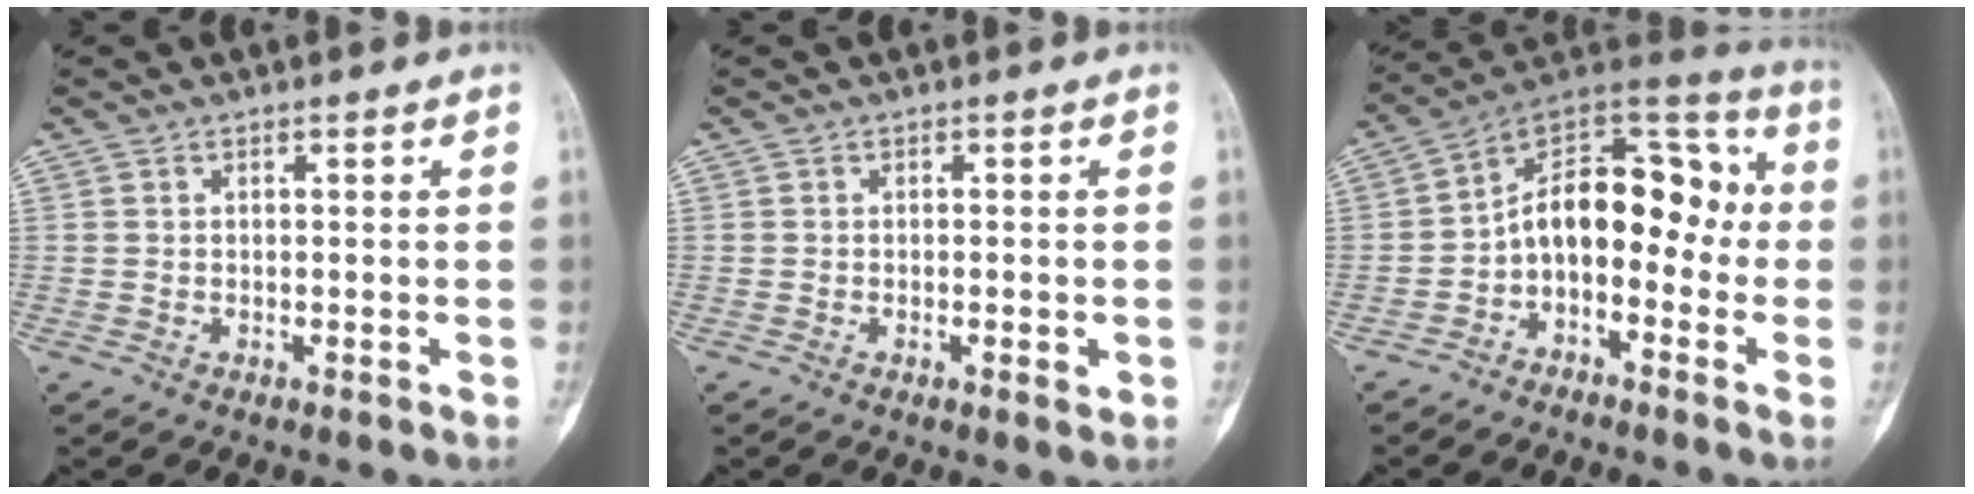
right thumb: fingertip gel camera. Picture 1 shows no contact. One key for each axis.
{"total": 2.0, "fx": -0.6, "fy": 0.6, "fz": 1.8, "tx": -0.027, "ty": -0.001, "tz": -0.008}
{"total": 15.2, "fx": -2.1, "fy": 9.2, "fz": 11.9, "tx": -0.148, "ty": 0.076, "tz": -0.050}